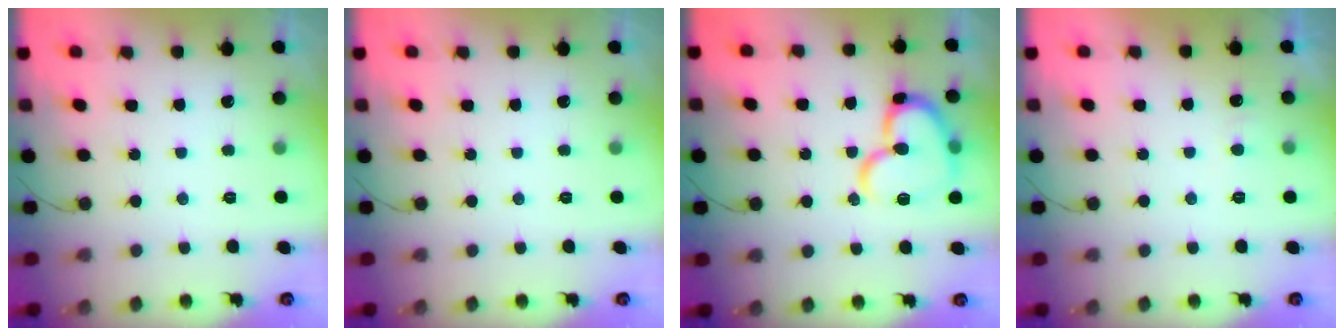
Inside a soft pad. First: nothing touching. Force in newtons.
{"total": 0.0}
{"total": 16.3, "press": 16.3, "slide": 1.6}
{"total": 4.3, "press": 4.3, "slide": 0.5}